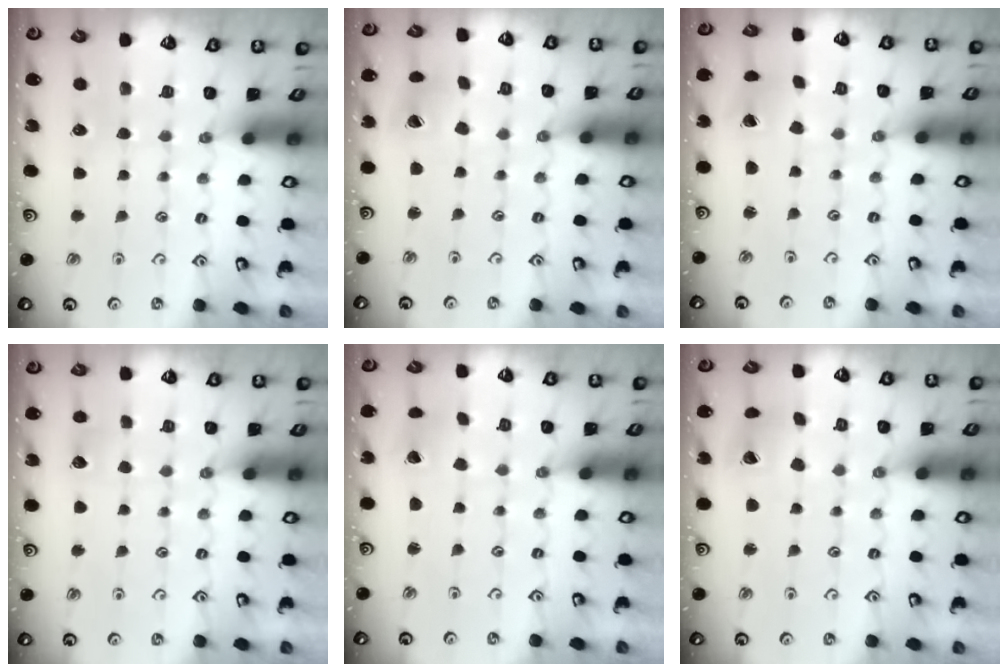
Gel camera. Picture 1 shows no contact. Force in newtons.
{"total": 6.9, "press": 6.9, "slide": 0.5}
{"total": 2.0, "press": 2.0, "slide": 0.3}
{"total": 3.4, "press": 3.4, "slide": 0.3}
{"total": 2.7, "press": 2.7, "slide": 0.5}
{"total": 8.1, "press": 8.1, "slide": 1.0}